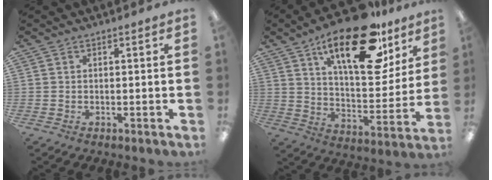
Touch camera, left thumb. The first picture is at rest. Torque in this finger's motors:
{"motor_torque": [0.50, 0.60, 1.65, -1.12, 0.34]}